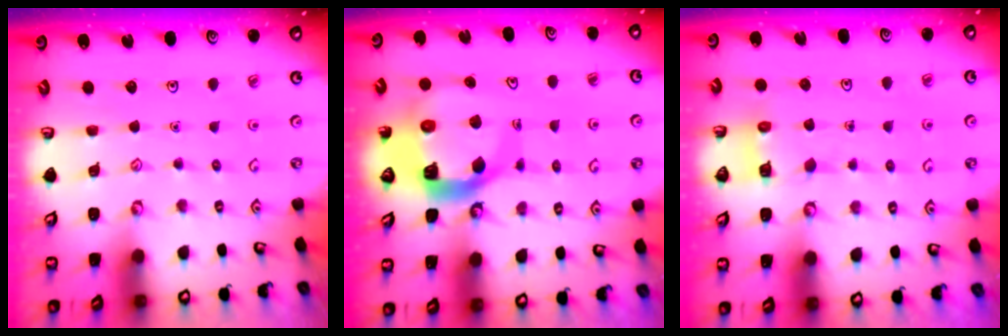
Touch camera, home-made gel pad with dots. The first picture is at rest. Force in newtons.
{"total": 11.1, "press": 11.0, "slide": 1.5}
{"total": 2.8, "press": 2.8, "slide": 0.2}